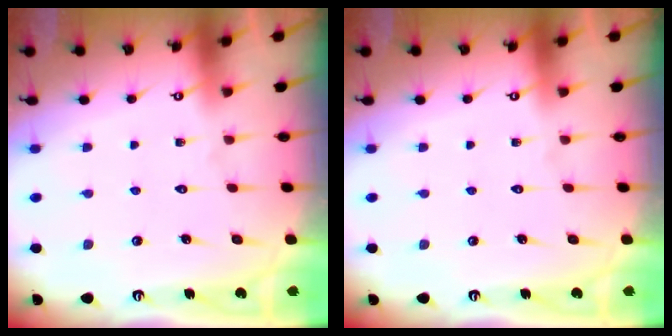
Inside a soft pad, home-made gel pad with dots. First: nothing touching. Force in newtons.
{"total": 0.0}